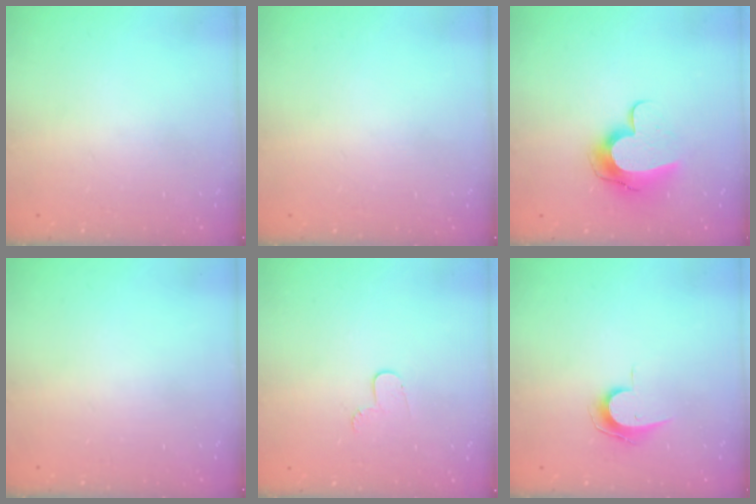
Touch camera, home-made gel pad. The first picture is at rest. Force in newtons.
{"total": 0.0}
{"total": 10.9, "press": 10.9, "slide": 1.1}
{"total": 0.0}
{"total": 3.8, "press": 3.8, "slide": 0.4}
{"total": 7.7, "press": 7.6, "slide": 0.4}